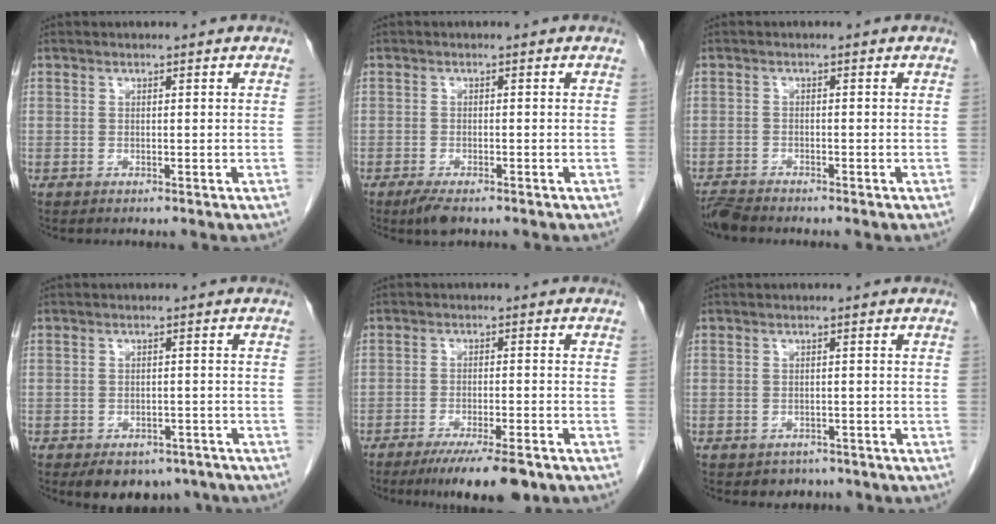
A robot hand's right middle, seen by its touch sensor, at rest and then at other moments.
{"total": 3.3, "force": [-2.3, 0.9, 2.1], "torque": [-0.043, -0.007, -0.038]}
{"total": 3.4, "force": [-3.3, 0.3, 1.0], "torque": [-0.017, -0.015, -0.061]}
{"total": 7.5, "force": [-5.5, 4.3, 2.8], "torque": [-0.031, 0.006, -0.071]}
{"total": 9.2, "force": [-6.8, 1.1, 6.2], "torque": [-0.091, -0.019, -0.102]}
{"total": 2.6, "force": [-2.0, 1.7, 0.2], "torque": [-0.013, 0.003, -0.025]}